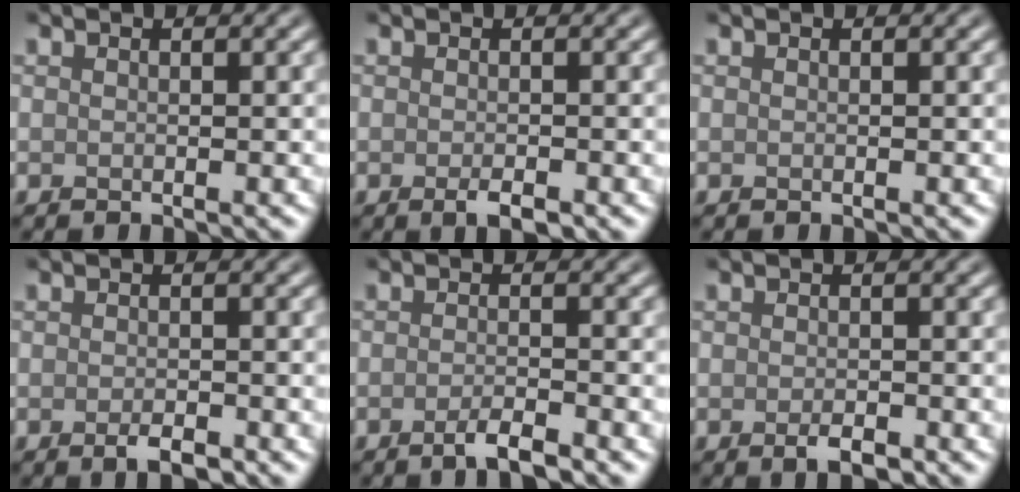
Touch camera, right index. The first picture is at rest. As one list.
[{"total": 1.6, "force": [-0.8, 0.5, 1.3], "torque": [-0.021, -0.004, -0.012]}, {"total": 0.0}, {"total": 1.7, "force": [-1.0, 0.6, 1.2], "torque": [-0.019, -0.003, -0.015]}, {"total": 2.2, "force": [-1.4, 0.4, 1.6], "torque": [-0.025, 0.002, -0.030]}, {"total": 1.6, "force": [-0.9, 0.6, 1.2], "torque": [-0.020, -0.004, -0.014]}]